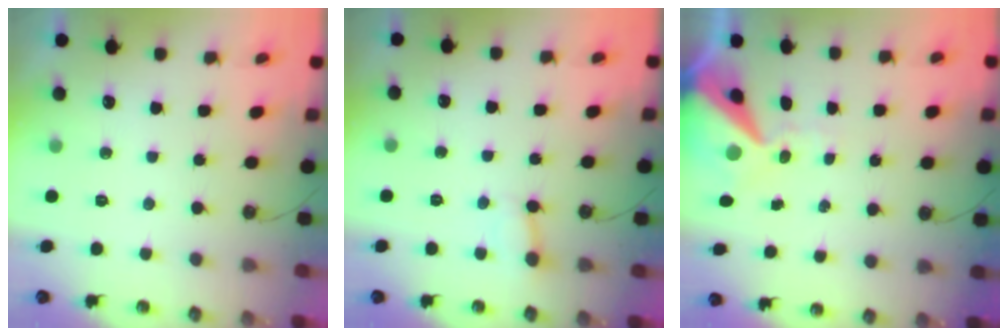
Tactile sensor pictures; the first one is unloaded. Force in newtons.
{"total": 2.7, "press": 2.7, "slide": 0.4}
{"total": 12.0, "press": 11.8, "slide": 1.9}